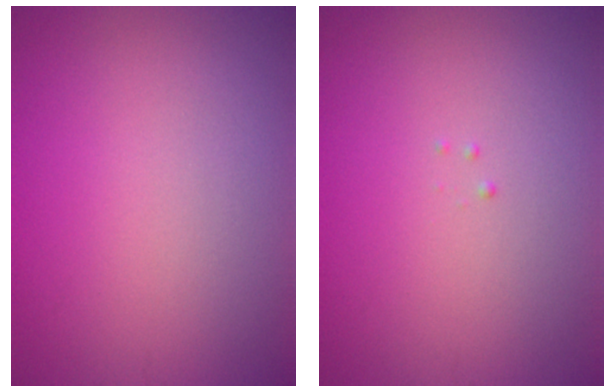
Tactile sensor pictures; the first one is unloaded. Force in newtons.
{"total": 0.0}